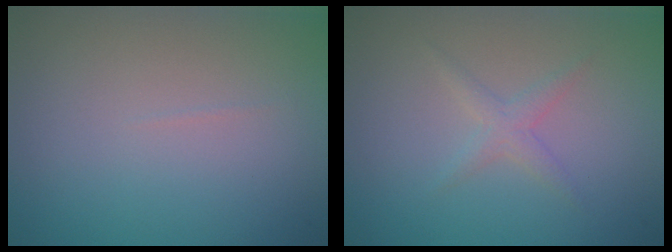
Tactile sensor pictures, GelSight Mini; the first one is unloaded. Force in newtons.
{"total": 1.3, "press": 1.3, "slide": 0.1}